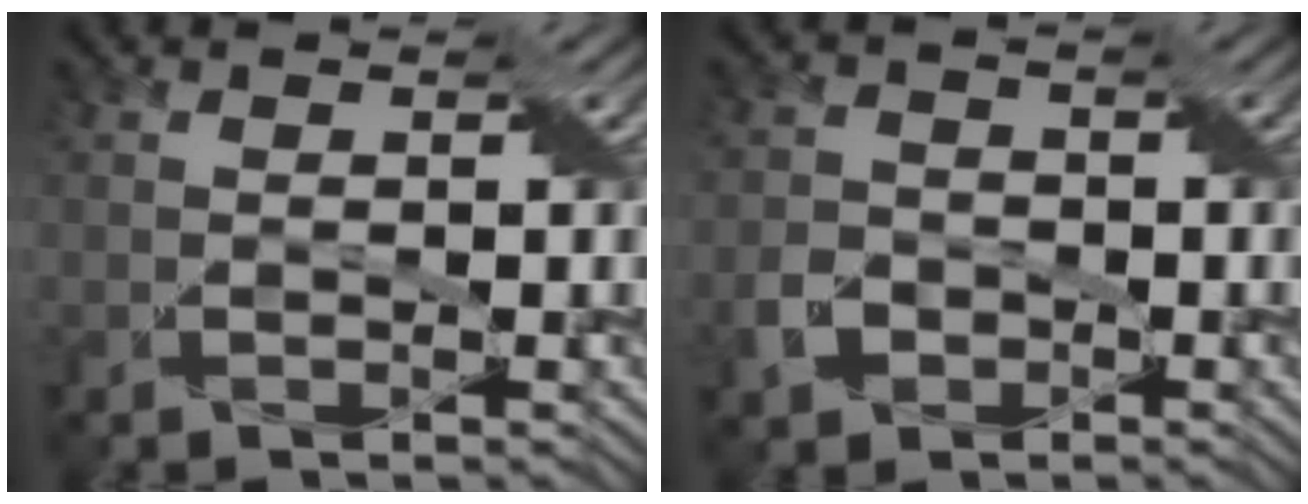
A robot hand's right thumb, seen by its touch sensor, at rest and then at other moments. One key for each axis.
{"total": 3.2, "fx": -1.8, "fy": 2.5, "fz": 1.0, "tx": -0.026, "ty": -0.006, "tz": -0.039}